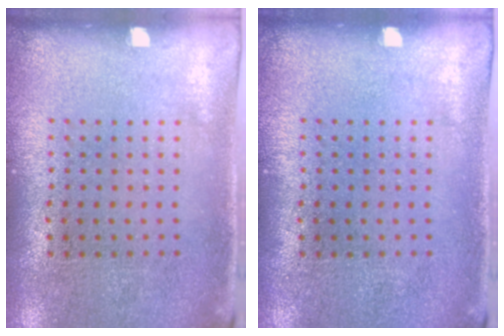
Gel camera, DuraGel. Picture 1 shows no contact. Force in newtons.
{"total": 0.0}